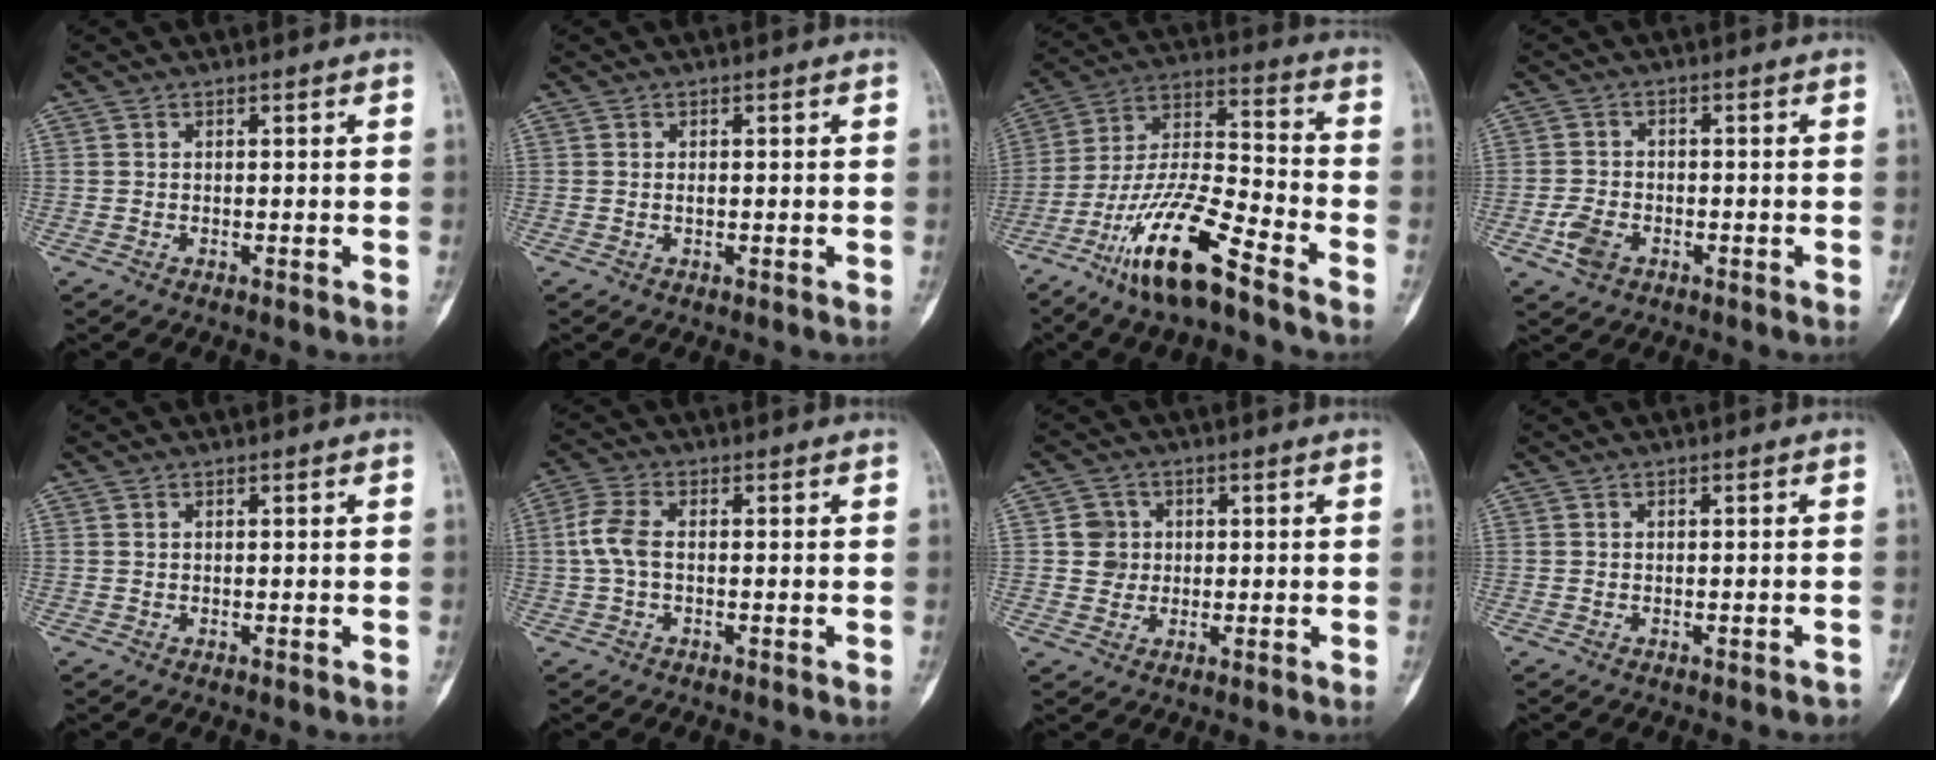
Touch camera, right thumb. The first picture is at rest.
{"total": 0.6, "force": [0.0, 0.4, 0.5], "torque": [-0.005, 0.001, -0.001]}
{"total": 17.0, "force": [-10.9, 3.4, 12.6], "torque": [-0.248, 0.065, -0.203]}
{"total": 4.4, "force": [-1.9, 2.9, 2.7], "torque": [-0.050, 0.008, -0.037]}
{"total": 0.0}
{"total": 5.0, "force": [-0.2, 2.6, 4.2], "torque": [-0.104, 0.013, -0.010]}
{"total": 4.0, "force": [0.5, 3.9, 0.7], "torque": [0.018, 0.005, 0.005]}
{"total": 1.6, "force": [-1.4, 0.6, 0.6], "torque": [-0.006, 0.010, -0.012]}